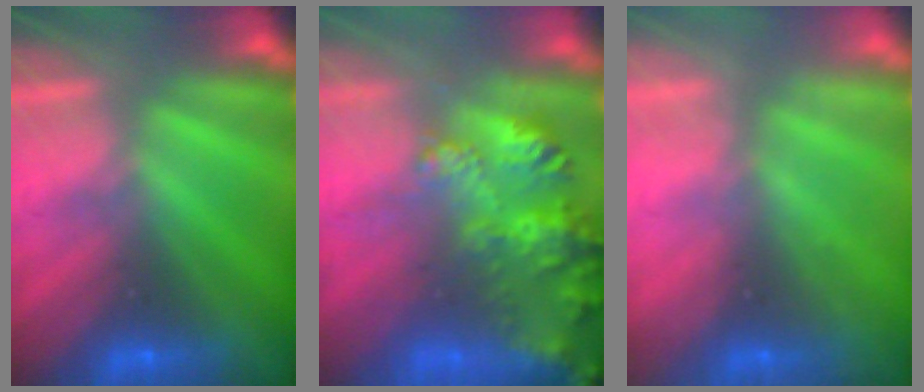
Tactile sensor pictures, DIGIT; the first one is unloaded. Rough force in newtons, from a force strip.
{"total": 6.5}
{"total": 2.1}